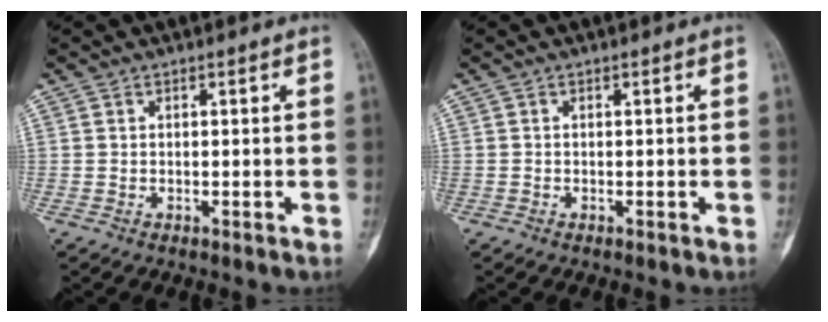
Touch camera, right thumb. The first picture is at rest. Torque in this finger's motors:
{"motor_torque": [0.66, 0.81, 0.35, -0.41, 0.18]}